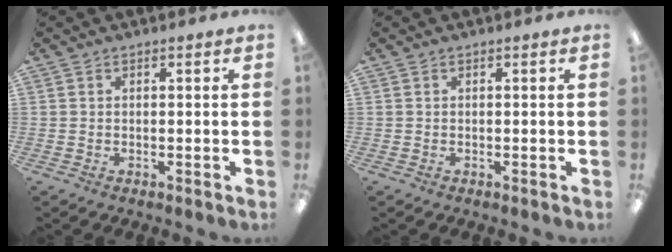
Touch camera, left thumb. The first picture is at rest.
{"total": 0.0}